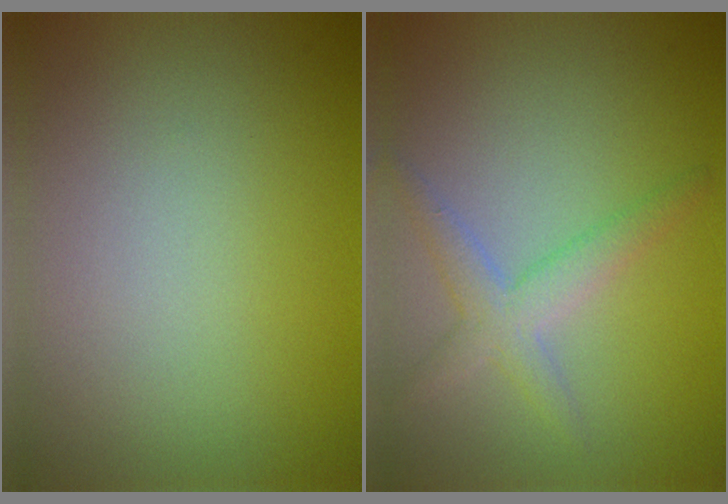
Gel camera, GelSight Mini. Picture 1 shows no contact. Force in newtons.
{"total": 2.7, "press": 2.7, "slide": 0.1}